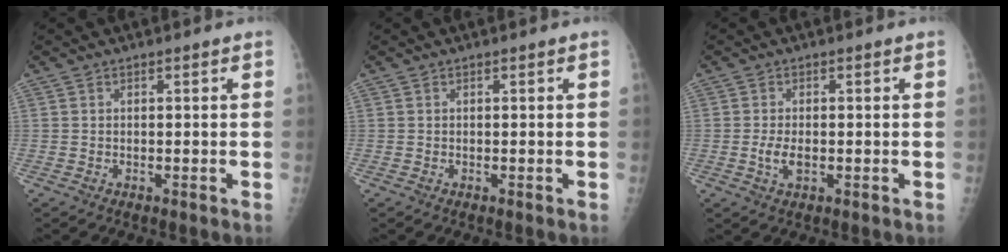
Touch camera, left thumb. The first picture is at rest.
{"total": 0.0}
{"total": 3.0, "force": [-0.5, 1.5, 2.6], "torque": [-0.053, -0.004, -0.008]}